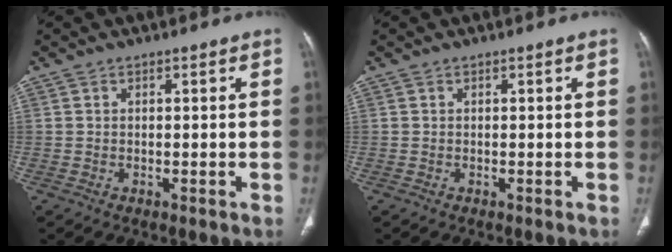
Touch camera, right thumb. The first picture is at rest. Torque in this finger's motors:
{"motor_torque": [-0.04, -0.20, 0.44, -0.22, -0.01]}